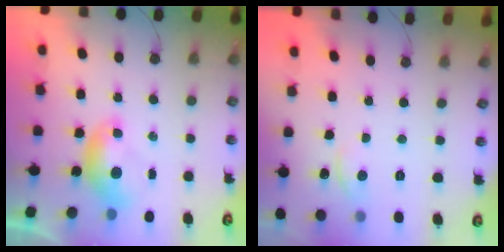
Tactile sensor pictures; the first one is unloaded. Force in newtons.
{"total": 1.2, "press": 1.1, "slide": 0.5}